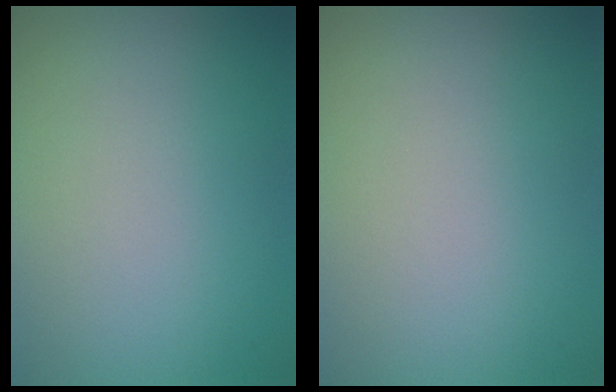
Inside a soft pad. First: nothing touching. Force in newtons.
{"total": 0.0}